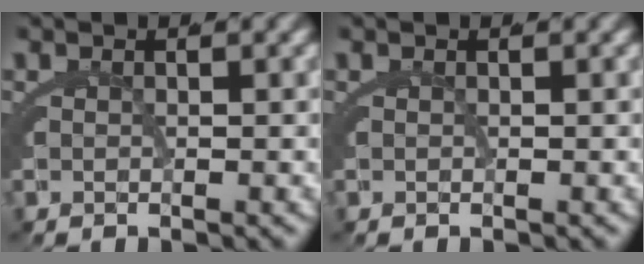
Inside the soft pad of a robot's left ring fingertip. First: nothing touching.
{"total": 0.0}